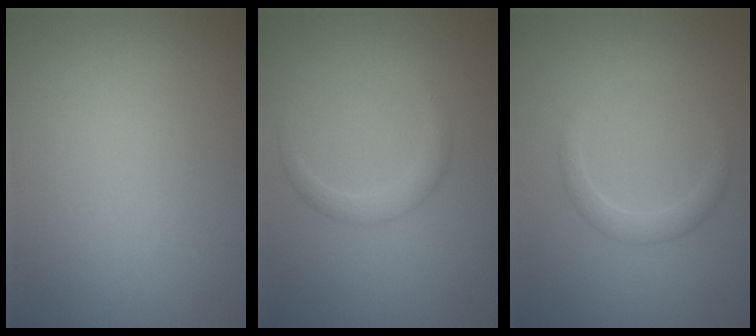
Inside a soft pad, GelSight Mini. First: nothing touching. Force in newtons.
{"total": 1.7, "press": 1.7, "slide": 0.1}
{"total": 1.7, "press": 1.7, "slide": 0.0}